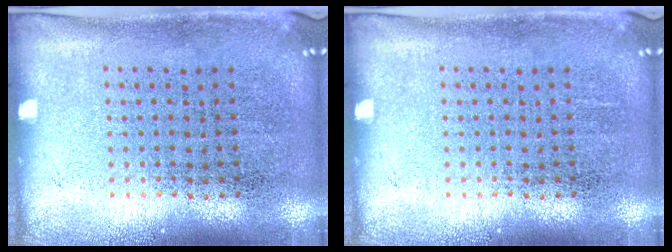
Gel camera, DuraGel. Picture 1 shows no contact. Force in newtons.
{"total": 0.0}